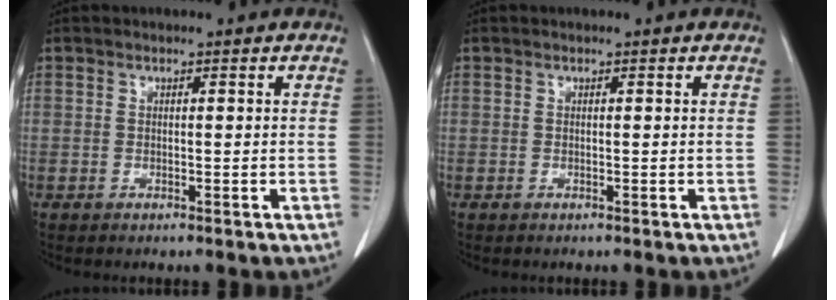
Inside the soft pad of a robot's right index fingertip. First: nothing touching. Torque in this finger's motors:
{"motor_torque": [0.00, 0.00, 0.00, 0.00]}